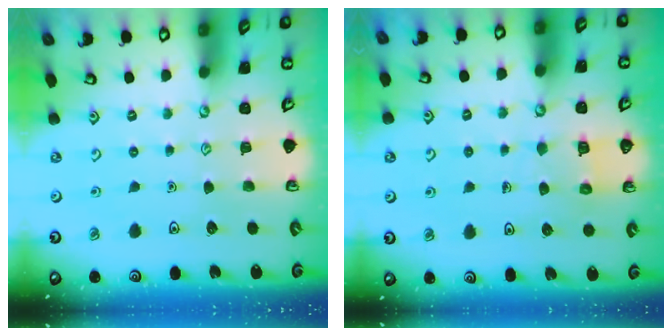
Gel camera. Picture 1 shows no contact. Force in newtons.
{"total": 5.9, "press": 5.9, "slide": 0.3}